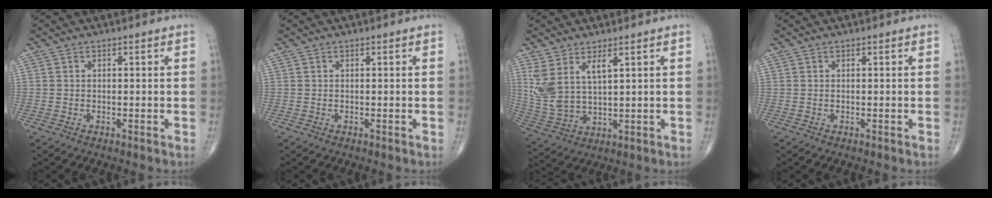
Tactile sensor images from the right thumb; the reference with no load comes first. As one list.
[{"total": 0.0}, {"total": 8.8, "force": [3.9, 3.7, 7.0], "torque": [-0.153, -0.020, 0.093]}, {"total": 0.0}]